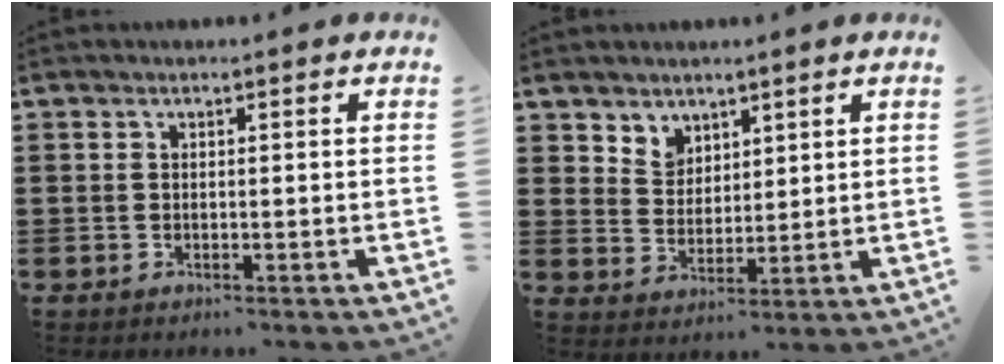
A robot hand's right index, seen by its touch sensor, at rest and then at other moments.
{"total": 4.3, "force": [3.2, 2.9, -0.2], "torque": [-0.016, 0.001, 0.060]}